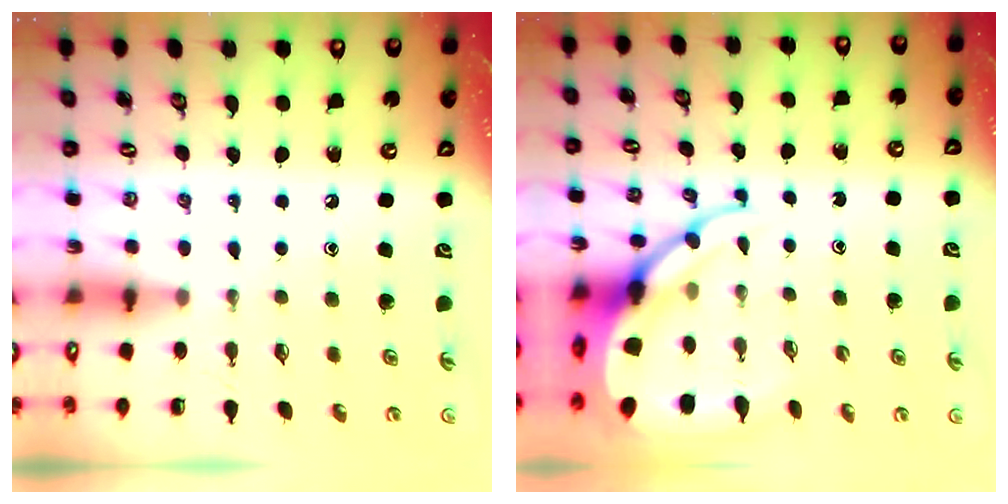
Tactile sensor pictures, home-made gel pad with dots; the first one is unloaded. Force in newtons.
{"total": 10.3, "press": 10.3, "slide": 0.9}